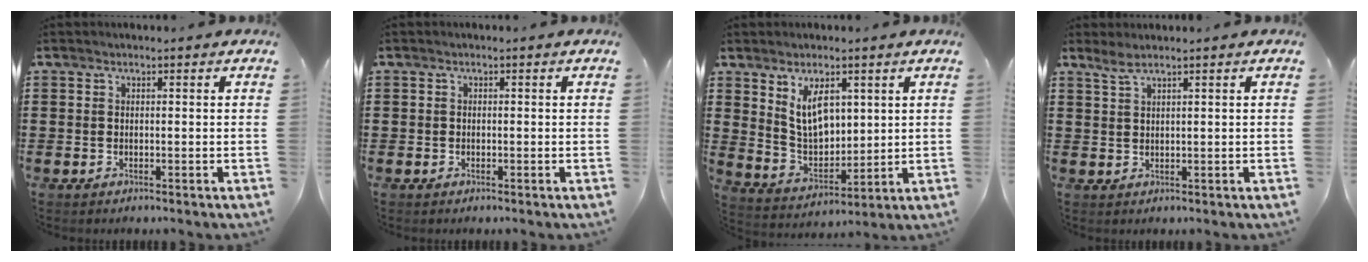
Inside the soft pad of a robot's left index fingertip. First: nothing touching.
{"total": 0.5, "force": [-0.4, 0.4, 0.0], "torque": [-0.002, 0.001, -0.009]}
{"total": 7.8, "force": [4.1, 4.4, 4.9], "torque": [-0.096, -0.004, 0.074]}
{"total": 1.6, "force": [1.2, 0.1, 1.0], "torque": [-0.025, 0.002, 0.022]}